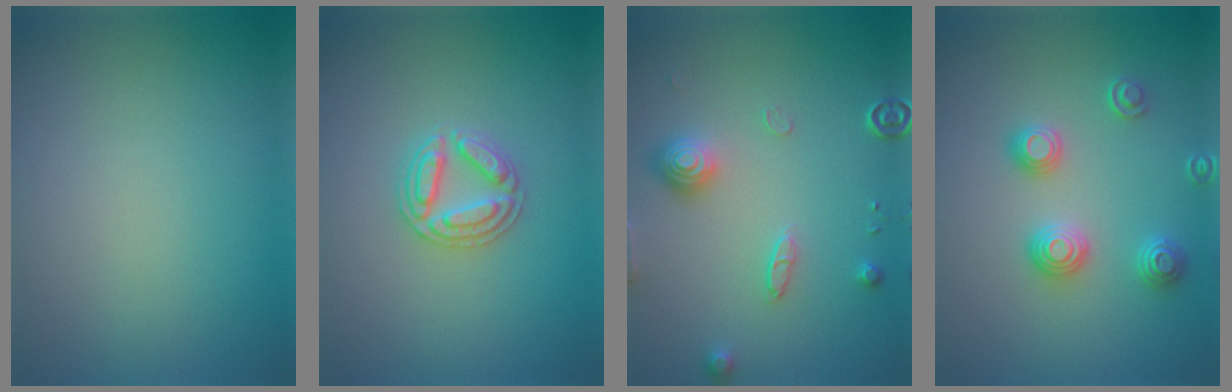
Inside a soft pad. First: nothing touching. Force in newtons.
{"total": 2.8, "press": 2.7, "slide": 0.5}
{"total": 3.0, "press": 2.8, "slide": 1.1}
{"total": 2.9, "press": 2.7, "slide": 1.1}